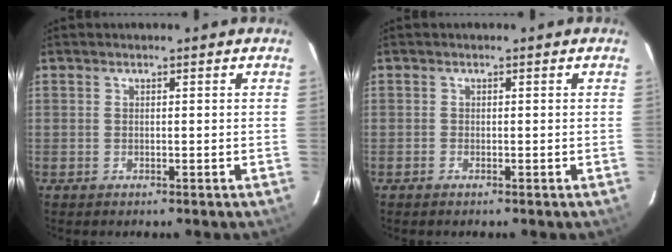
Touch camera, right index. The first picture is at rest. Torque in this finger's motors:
{"motor_torque": [0.02, 0.00, -0.01, 0.01]}